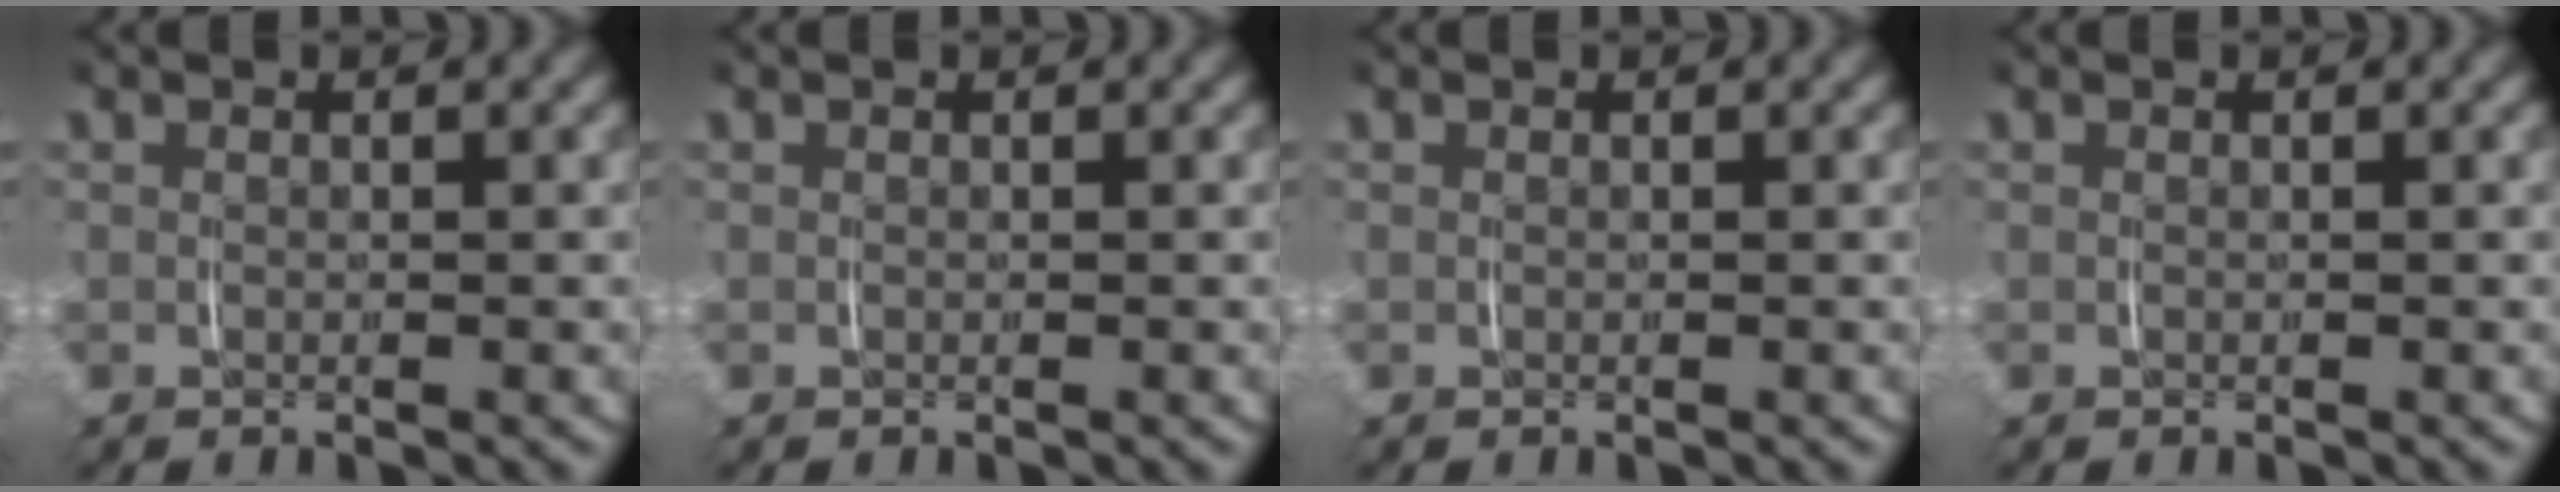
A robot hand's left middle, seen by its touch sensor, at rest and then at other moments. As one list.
[{"total": 0.0}, {"total": 0.0}, {"total": 0.0}]